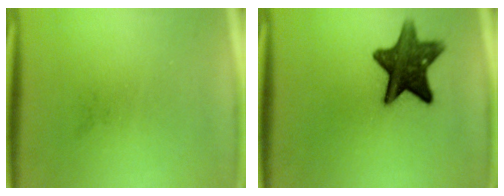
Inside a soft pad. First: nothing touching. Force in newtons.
{"total": 12.0}